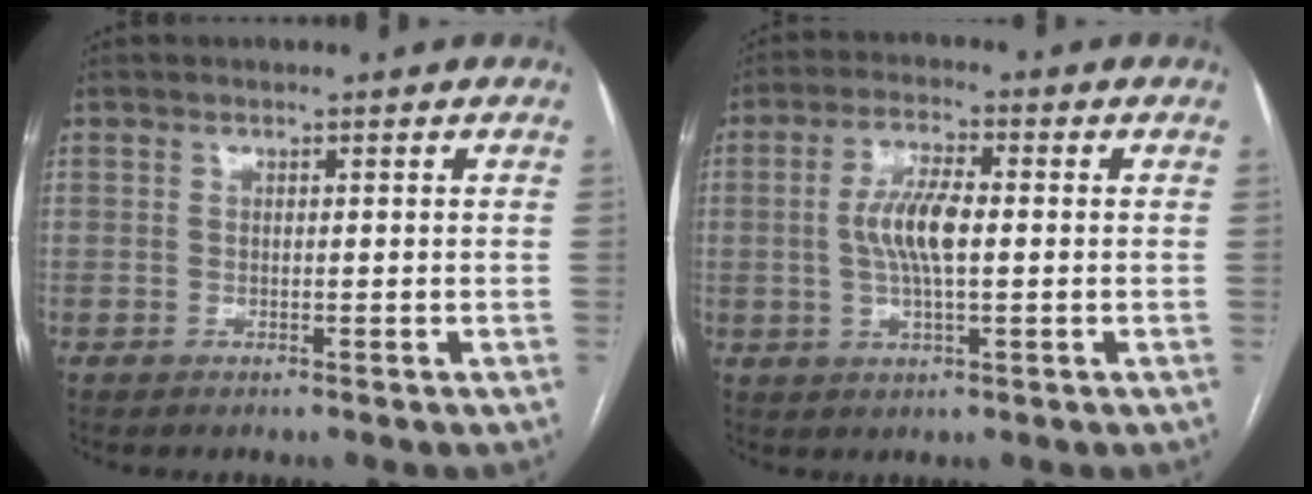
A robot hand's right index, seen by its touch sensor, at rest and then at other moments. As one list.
[{"total": 6.8, "force": [0.1, 1.6, 6.6], "torque": [-0.140, 0.004, 0.002]}]